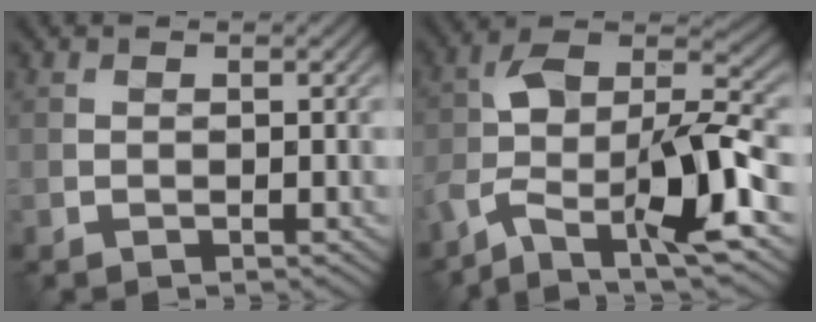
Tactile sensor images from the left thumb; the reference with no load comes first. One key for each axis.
{"total": 12.4, "fx": -5.7, "fy": 4.3, "fz": 10.2, "tx": -0.188, "ty": 0.004, "tz": -0.114}